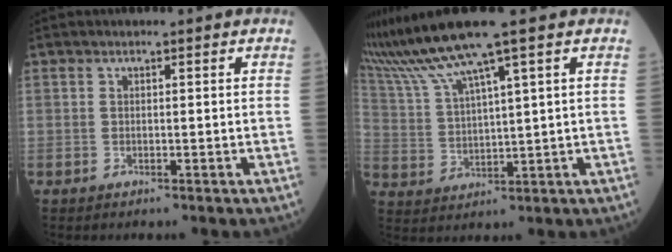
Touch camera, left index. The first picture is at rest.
{"total": 9.3, "force": [7.0, -1.9, 5.8], "torque": [-0.126, 0.014, 0.142]}